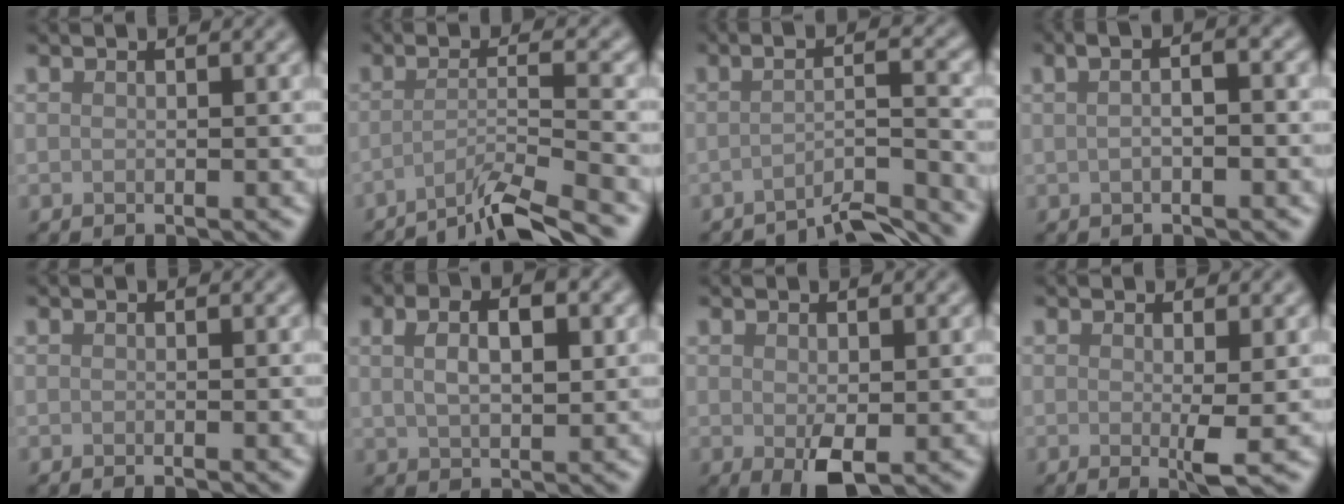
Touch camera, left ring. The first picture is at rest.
{"total": 5.8, "force": [-4.3, 0.5, 3.9], "torque": [-0.052, 0.006, -0.085]}
{"total": 5.7, "force": [-4.3, 0.9, 3.6], "torque": [-0.046, 0.008, -0.071]}
{"total": 4.2, "force": [0.9, 1.6, 3.8], "torque": [-0.045, 0.009, -0.002]}
{"total": 0.5, "force": [-0.2, 0.2, 0.5], "torque": [-0.002, -0.001, -0.006]}
{"total": 5.3, "force": [1.7, 2.8, 4.2], "torque": [-0.074, 0.005, 0.022]}
{"total": 2.8, "force": [-0.3, 1.2, 2.5], "torque": [-0.048, -0.008, -0.002]}
{"total": 2.1, "force": [0.1, 0.1, 2.1], "torque": [-0.036, -0.010, 0.001]}